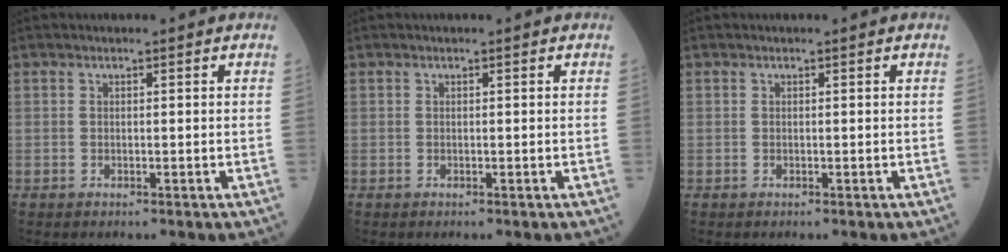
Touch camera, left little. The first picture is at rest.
{"total": 0.0}
{"total": 0.0}